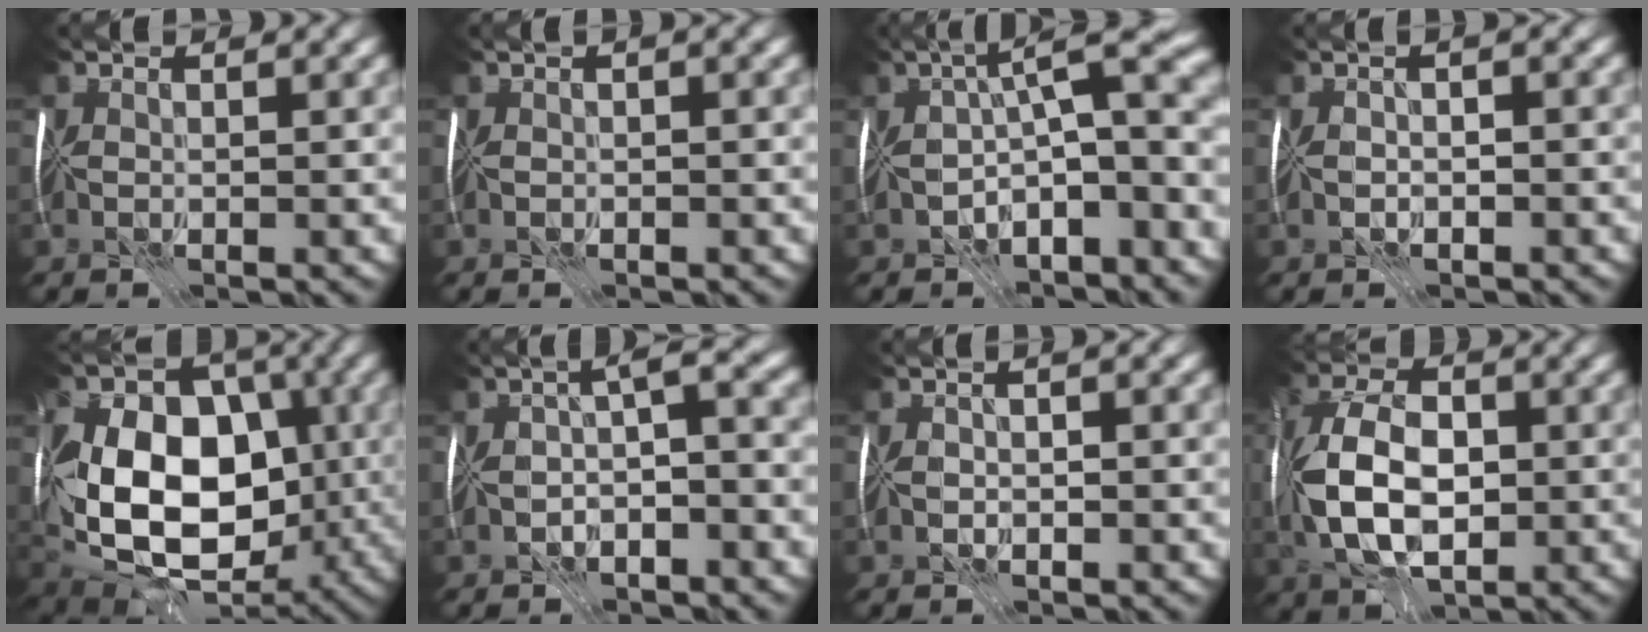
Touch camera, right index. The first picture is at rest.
{"total": 0.5, "force": [-0.1, 0.0, 0.5], "torque": [-0.005, 0.000, 0.001]}
{"total": 8.7, "force": [-2.1, 2.6, 8.0], "torque": [-0.119, 0.004, -0.042]}
{"total": 1.4, "force": [-0.8, 0.6, 1.0], "torque": [-0.014, 0.002, -0.011]}
{"total": 14.3, "force": [-0.9, 9.8, 10.3], "torque": [-0.163, -0.021, -0.011]}
{"total": 3.9, "force": [-1.5, 1.2, 3.3], "torque": [-0.053, 0.006, -0.037]}
{"total": 1.1, "force": [-0.7, 0.5, 0.7], "torque": [-0.011, -0.001, -0.010]}
{"total": 8.5, "force": [-0.9, 5.0, 6.8], "torque": [-0.143, 0.004, -0.027]}